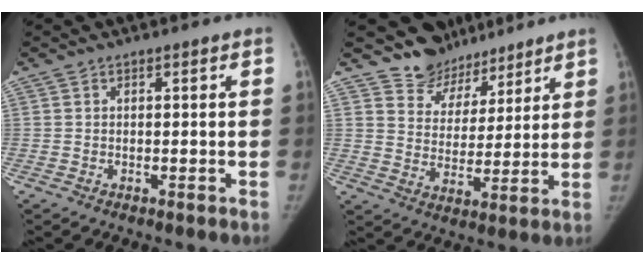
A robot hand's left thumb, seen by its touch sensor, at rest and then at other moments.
{"total": 8.8, "force": [7.4, 4.6, -0.7], "torque": [0.049, -0.068, 0.135]}